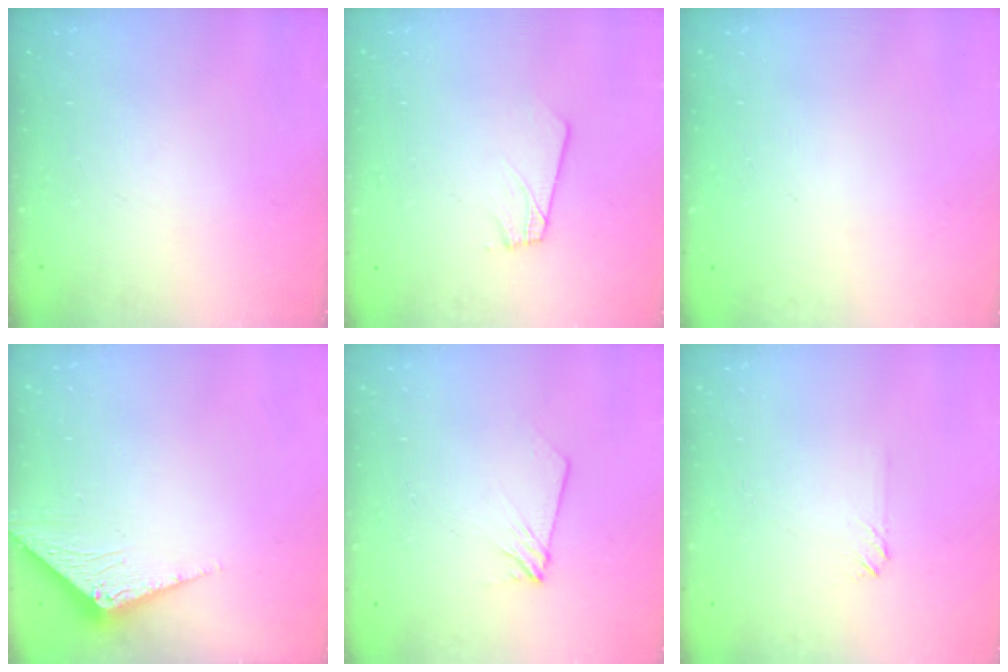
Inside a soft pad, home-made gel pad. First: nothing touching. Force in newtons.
{"total": 1.8, "press": 1.8, "slide": 0.1}
{"total": 0.0}
{"total": 3.4, "press": 3.4, "slide": 0.3}
{"total": 4.6, "press": 4.6, "slide": 0.5}
{"total": 2.0, "press": 2.0, "slide": 0.3}